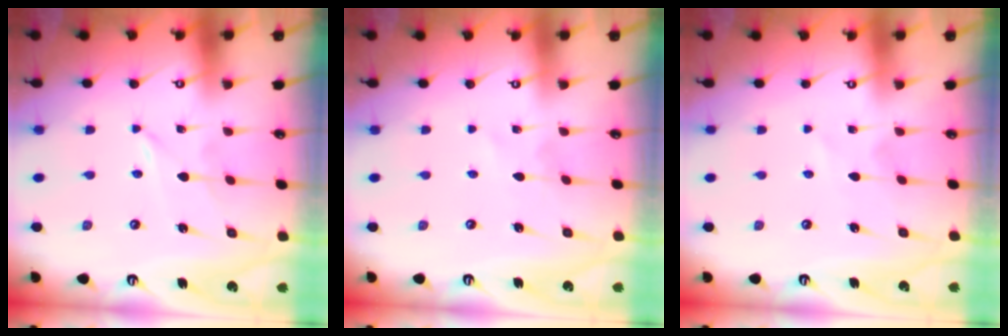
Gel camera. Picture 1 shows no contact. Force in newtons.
{"total": 1.0, "press": 1.0, "slide": 0.1}
{"total": 0.5, "press": 0.5, "slide": 0.1}